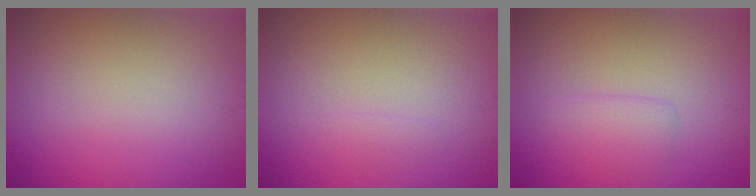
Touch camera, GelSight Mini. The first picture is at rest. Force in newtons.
{"total": 0.6, "press": 0.6, "slide": 0.0}
{"total": 1.7, "press": 1.7, "slide": 0.2}